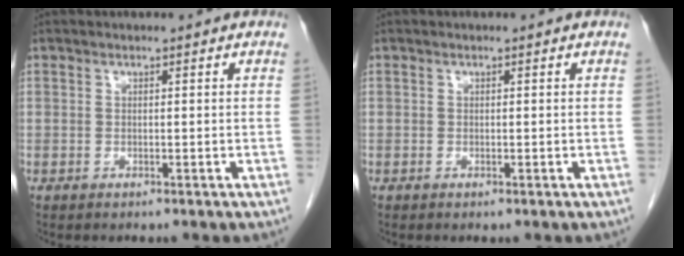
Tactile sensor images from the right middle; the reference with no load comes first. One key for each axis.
{"total": 0.0}